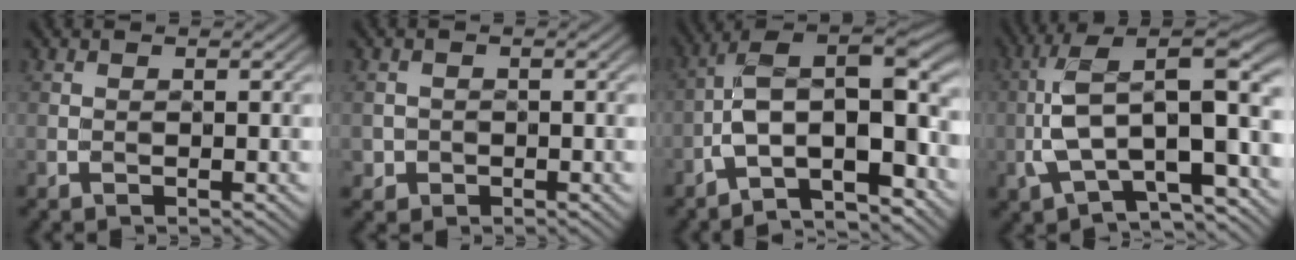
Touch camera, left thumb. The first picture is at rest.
{"total": 1.4, "force": [-0.5, 1.1, -0.6], "torque": [0.013, -0.005, -0.008]}
{"total": 11.1, "force": [-4.3, 4.5, 9.1], "torque": [-0.154, 0.004, -0.080]}
{"total": 13.0, "force": [-1.5, 5.7, 11.6], "torque": [-0.210, 0.008, -0.030]}